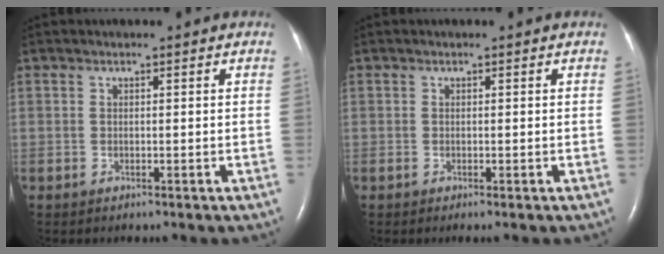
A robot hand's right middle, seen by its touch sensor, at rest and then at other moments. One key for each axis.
{"total": 0.0}